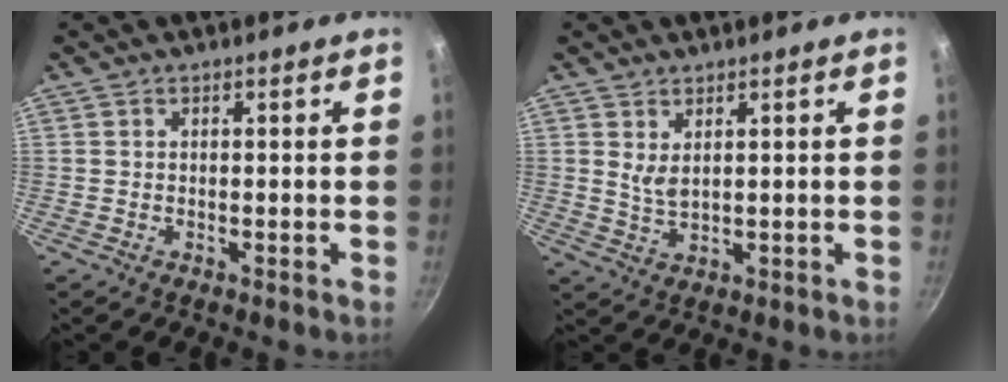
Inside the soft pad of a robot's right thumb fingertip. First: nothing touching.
{"total": 2.9, "force": [1.3, 1.4, 2.2], "torque": [-0.039, -0.019, 0.029]}